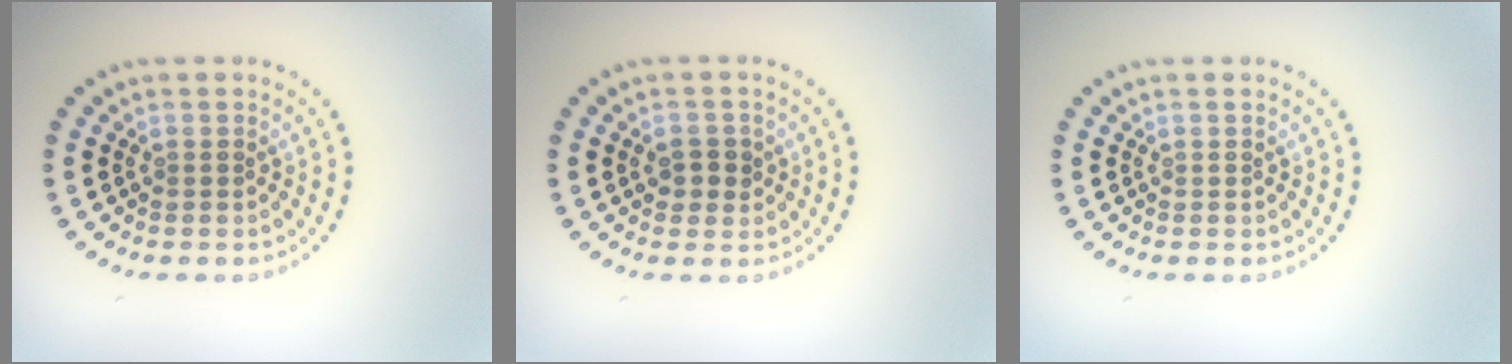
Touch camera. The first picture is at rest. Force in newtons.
{"total": 1.9, "press": 1.9, "slide": 0.4}
{"total": 0.0}